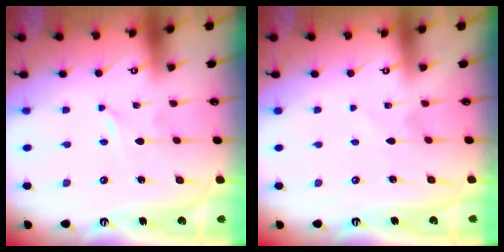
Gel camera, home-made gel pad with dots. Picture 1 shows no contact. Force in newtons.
{"total": 2.7, "press": 2.7, "slide": 0.3}